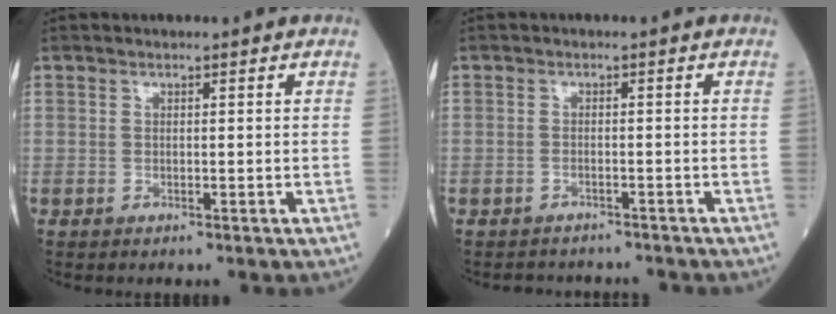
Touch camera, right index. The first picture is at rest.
{"total": 4.3, "force": [-3.9, 1.7, 0.0], "torque": [0.001, 0.004, -0.052]}